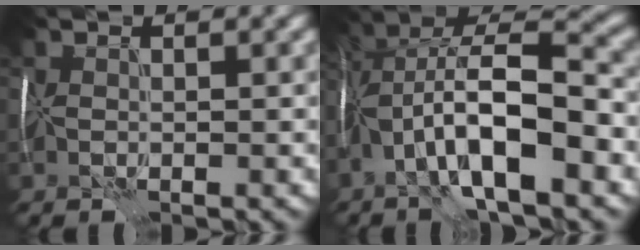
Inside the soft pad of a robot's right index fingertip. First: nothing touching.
{"total": 11.5, "force": [-4.2, 3.8, 10.0], "torque": [-0.181, 0.015, -0.078]}